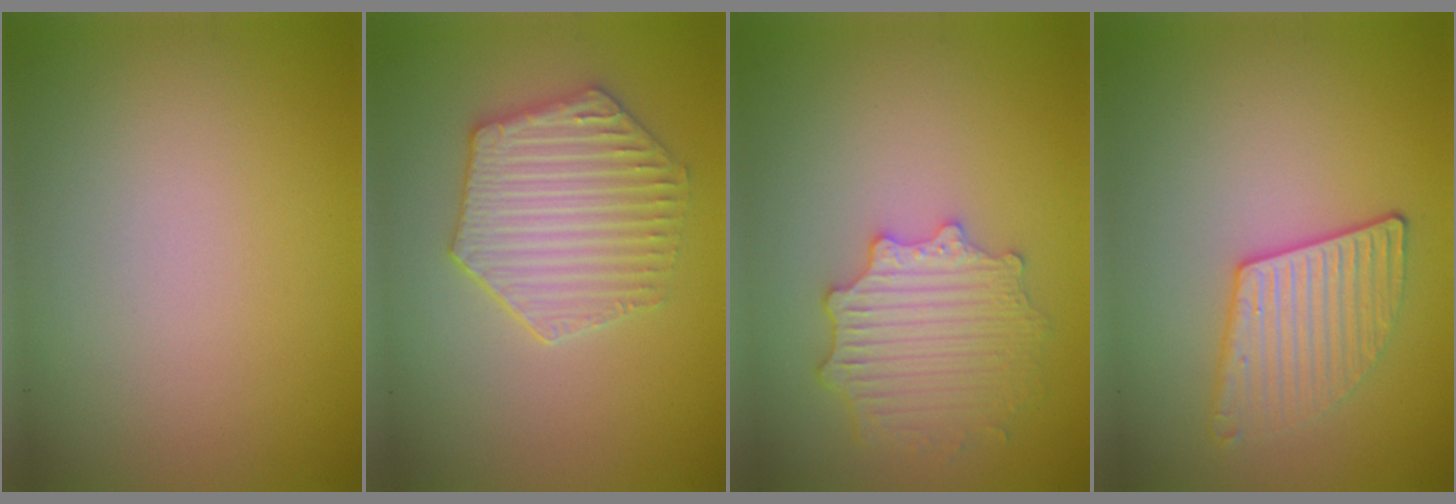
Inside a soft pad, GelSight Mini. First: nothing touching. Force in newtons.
{"total": 4.3, "press": 4.0, "slide": 1.6}
{"total": 4.5, "press": 3.8, "slide": 2.4}
{"total": 3.0, "press": 2.9, "slide": 0.7}